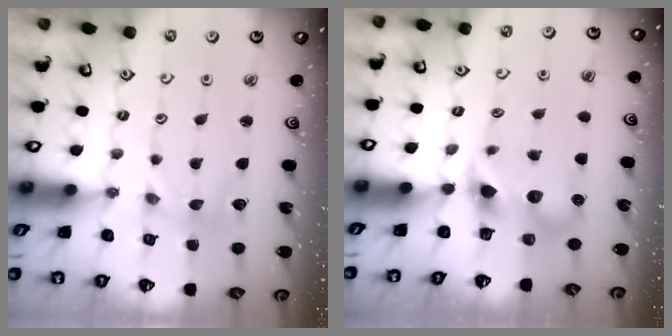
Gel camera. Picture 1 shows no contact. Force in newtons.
{"total": 6.6, "press": 6.6, "slide": 0.7}